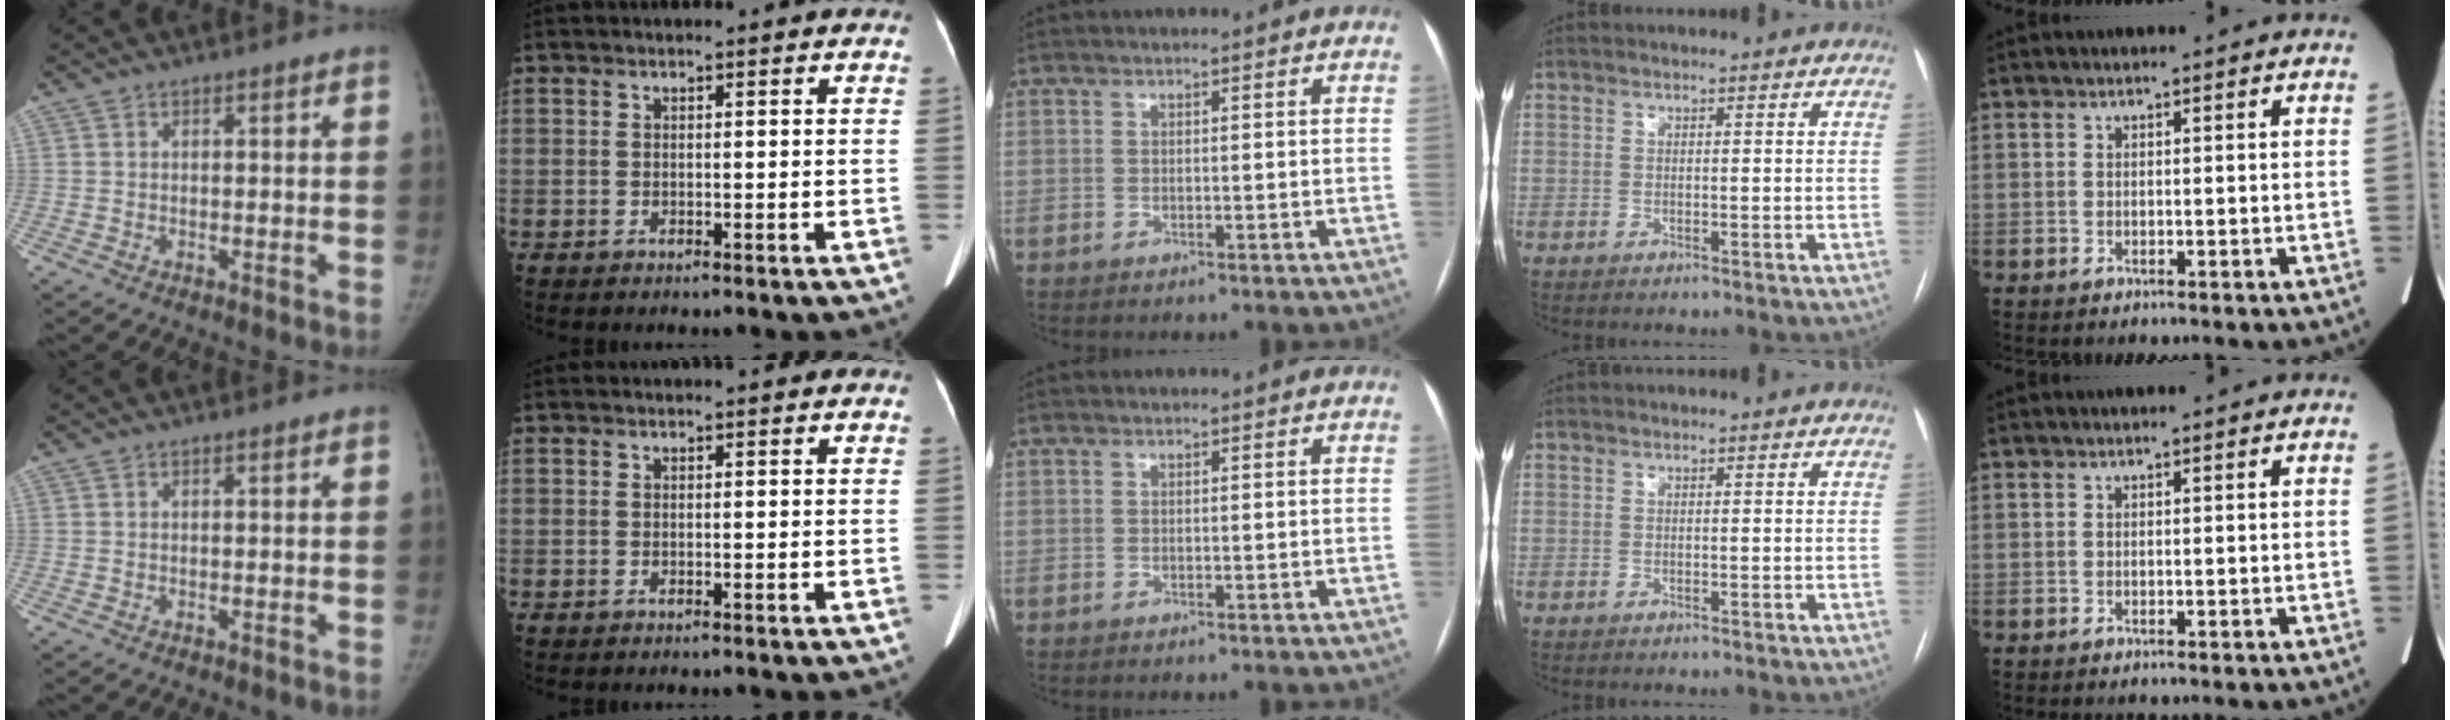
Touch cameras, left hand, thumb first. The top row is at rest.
{}